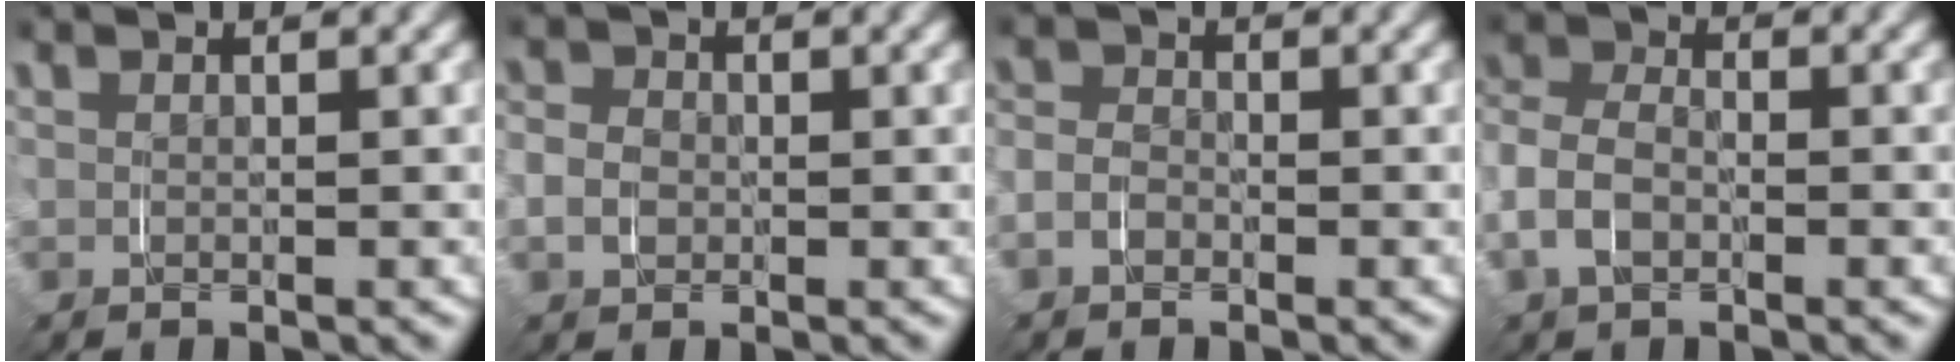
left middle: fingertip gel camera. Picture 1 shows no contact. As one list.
[{"total": 1.4, "force": [-0.3, 1.3, -0.4], "torque": [0.020, -0.001, -0.010]}, {"total": 2.1, "force": [-1.5, 1.4, -0.6], "torque": [0.005, -0.006, -0.031]}, {"total": 2.3, "force": [-1.1, 2.0, 0.2], "torque": [-0.014, 0.004, -0.029]}]